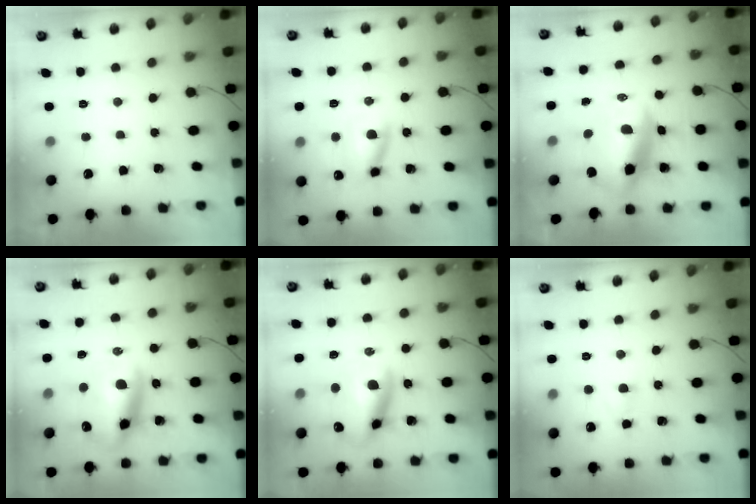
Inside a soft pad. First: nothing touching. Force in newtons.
{"total": 10.0, "press": 9.9, "slide": 1.6}
{"total": 11.9, "press": 11.5, "slide": 3.0}
{"total": 13.6, "press": 13.1, "slide": 3.5}
{"total": 12.9, "press": 12.5, "slide": 3.1}
{"total": 2.2, "press": 2.0, "slide": 1.0}